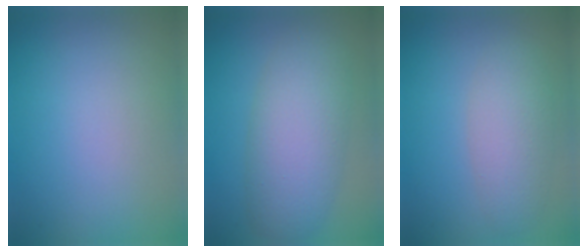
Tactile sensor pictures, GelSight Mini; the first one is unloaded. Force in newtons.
{"total": 6.4, "press": 6.4, "slide": 0.5}
{"total": 3.6, "press": 3.6, "slide": 0.1}